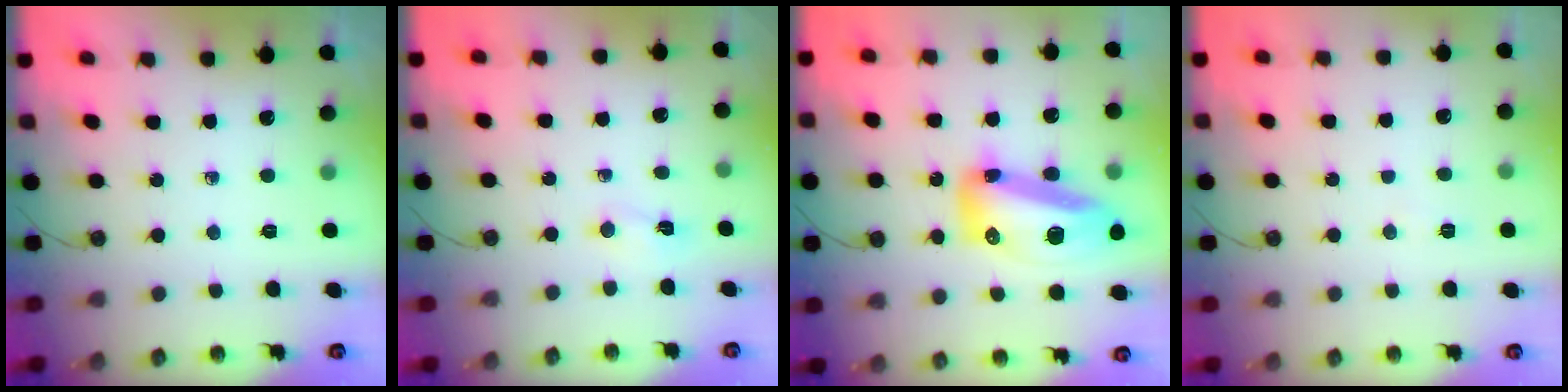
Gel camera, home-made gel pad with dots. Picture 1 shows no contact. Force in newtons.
{"total": 2.2, "press": 2.1, "slide": 0.7}
{"total": 18.3, "press": 18.3, "slide": 1.5}
{"total": 3.9, "press": 3.8, "slide": 1.0}